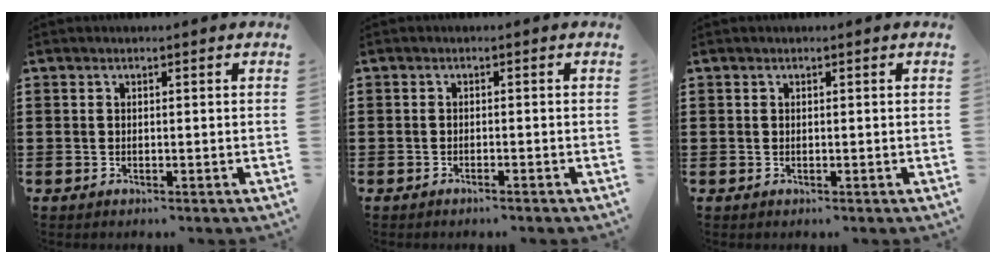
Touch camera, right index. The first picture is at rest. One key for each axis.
{"total": 0.8, "fx": -0.8, "fy": -0.1, "fz": 0.3, "tx": -0.007, "ty": -0.001, "tz": -0.016}
{"total": 0.0}